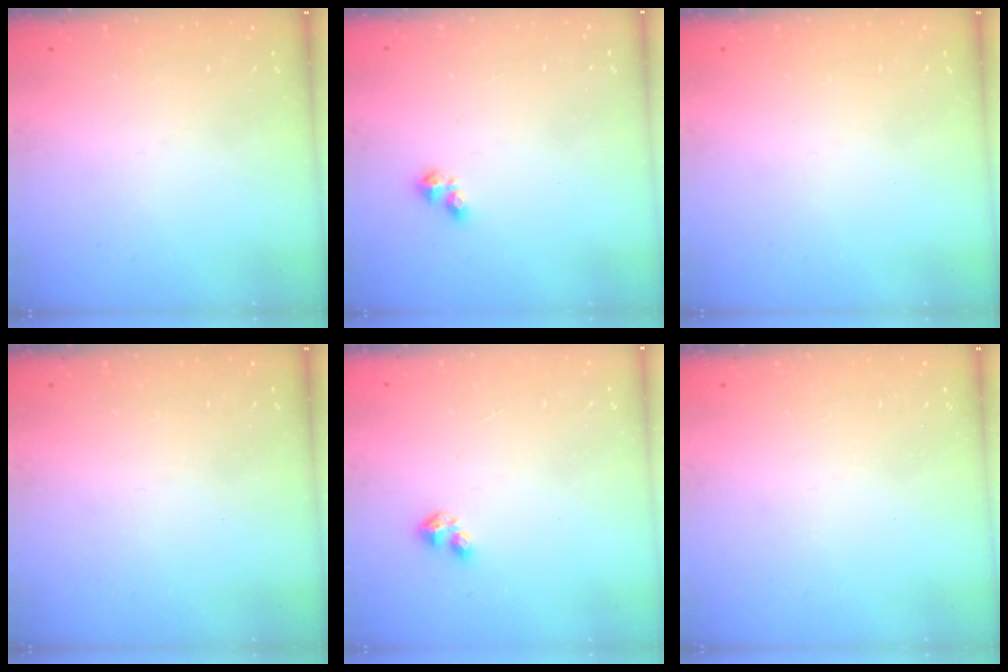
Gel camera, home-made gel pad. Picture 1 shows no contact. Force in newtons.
{"total": 4.0, "press": 3.9, "slide": 0.6}
{"total": 0.0}
{"total": 0.0}
{"total": 3.2, "press": 3.2, "slide": 0.5}
{"total": 0.0}